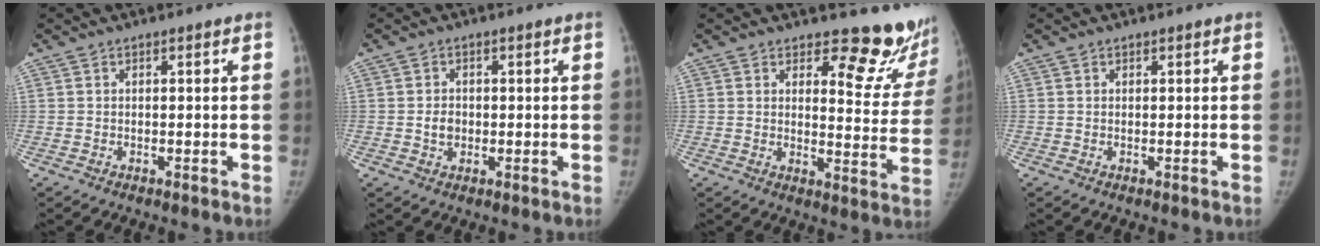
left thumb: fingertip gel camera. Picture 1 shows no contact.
{"total": 2.9, "force": [-0.2, 2.5, 1.5], "torque": [-0.012, 0.003, -0.003]}
{"total": 12.9, "force": [11.8, 4.1, 3.0], "torque": [0.010, -0.126, 0.127]}
{"total": 0.0}